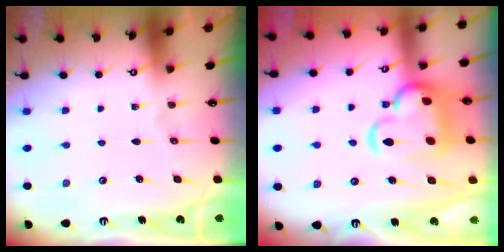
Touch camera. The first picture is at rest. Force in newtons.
{"total": 11.2, "press": 11.1, "slide": 2.0}